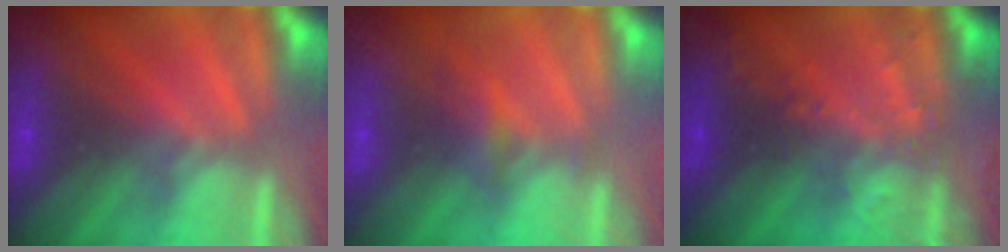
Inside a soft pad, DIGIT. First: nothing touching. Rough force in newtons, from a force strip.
{"total": 2.2}
{"total": 2.8}